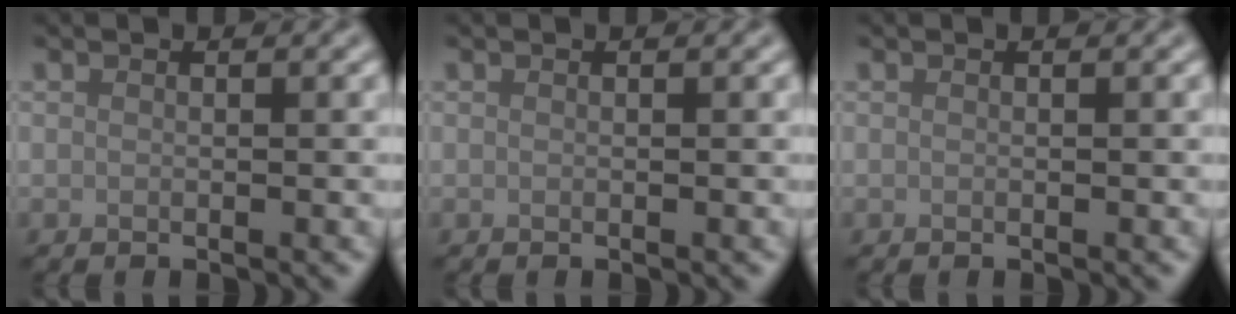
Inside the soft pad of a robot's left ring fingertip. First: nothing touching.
{"total": 0.0}
{"total": 0.0}